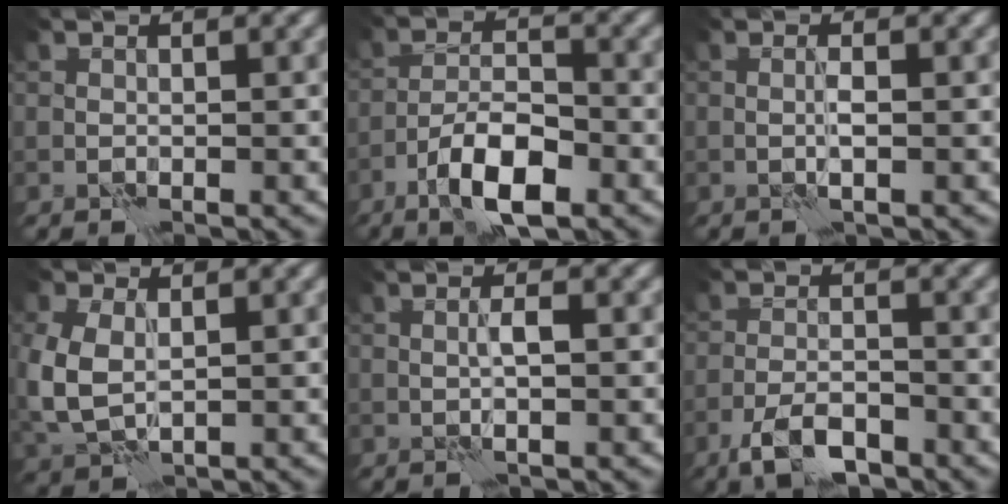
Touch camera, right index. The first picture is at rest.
{"total": 6.3, "force": [-3.5, 2.0, 4.8], "torque": [-0.082, 0.006, -0.065]}
{"total": 0.9, "force": [0.1, -0.2, 0.9], "torque": [-0.018, 0.002, 0.002]}
{"total": 5.1, "force": [0.3, 3.5, 3.7], "torque": [-0.105, -0.010, 0.012]}
{"total": 1.2, "force": [0.2, -0.1, 1.2], "torque": [-0.024, 0.003, 0.003]}
{"total": 4.2, "force": [-3.0, 1.4, 2.6], "torque": [-0.047, -0.003, -0.059]}